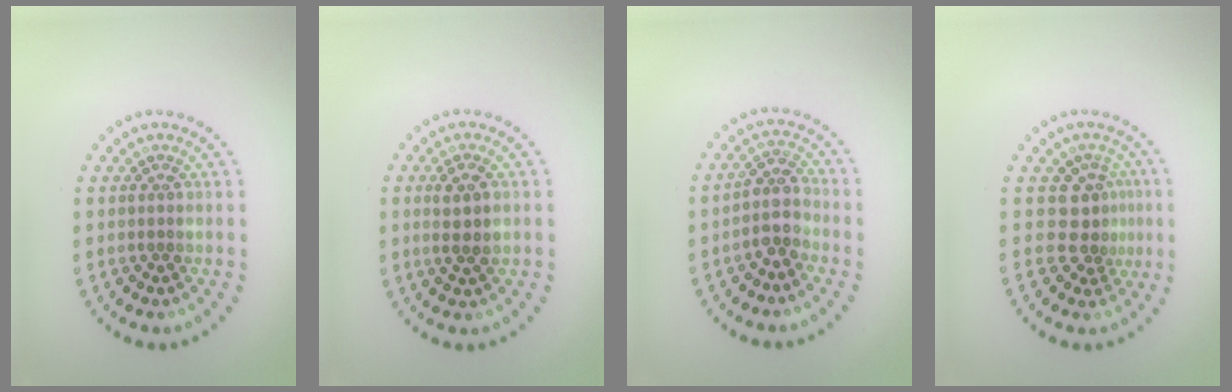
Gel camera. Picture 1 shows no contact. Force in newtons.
{"total": 2.4, "press": 2.2, "slide": 0.8}
{"total": 2.9, "press": 2.4, "slide": 1.6}
{"total": 2.9, "press": 2.1, "slide": 2.0}